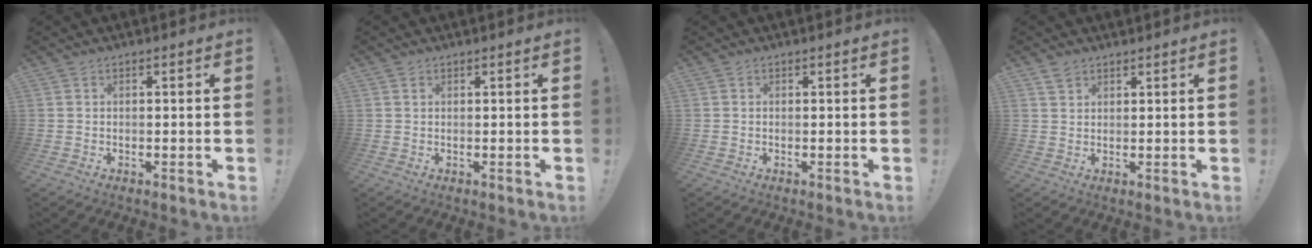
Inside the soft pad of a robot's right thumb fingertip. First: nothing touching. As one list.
[{"total": 0.7, "force": [0.5, 0.3, 0.4], "torque": [-0.009, 0.001, 0.010]}, {"total": 0.0}, {"total": 2.5, "force": [2.0, 1.4, 0.6], "torque": [0.000, -0.011, 0.036]}]